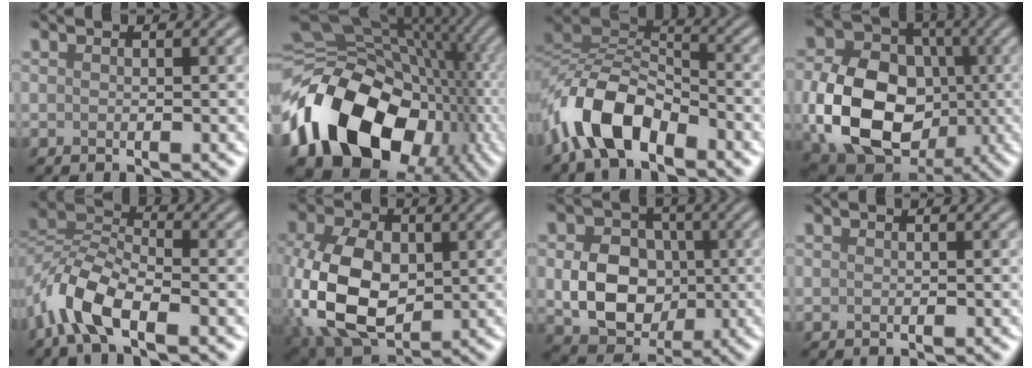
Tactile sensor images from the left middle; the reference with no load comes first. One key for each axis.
{"total": 15.5, "fx": -5.2, "fy": 10.8, "fz": 9.8, "tx": -0.171, "ty": -0.008, "tz": -0.095}
{"total": 8.3, "fx": -4.6, "fy": 4.0, "fz": 5.6, "tx": -0.112, "ty": 0.006, "tz": -0.098}
{"total": 11.8, "fx": -2.1, "fy": 9.0, "fz": 7.4, "tx": -0.151, "ty": -0.009, "tz": -0.041}
{"total": 6.7, "fx": -3.6, "fy": 2.9, "fz": 4.8, "tx": -0.099, "ty": 0.007, "tz": -0.085}
{"total": 12.6, "fx": -0.7, "fy": 8.5, "fz": 9.3, "tx": -0.225, "ty": -0.013, "tz": -0.007}
{"total": 7.7, "fx": -0.5, "fy": 6.2, "fz": 4.6, "tx": -0.093, "ty": -0.005, "tz": -0.006}
{"total": 0.0}